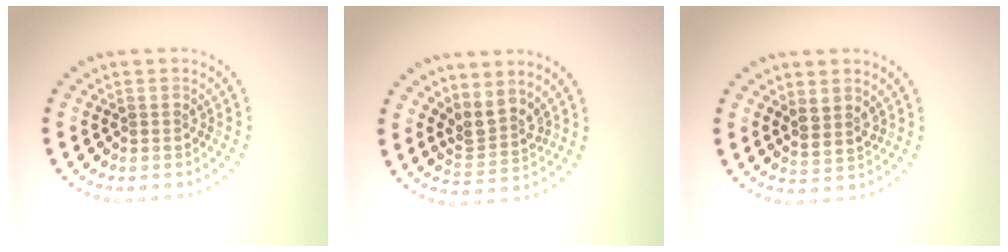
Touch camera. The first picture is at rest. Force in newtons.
{"total": 2.8, "press": 2.0, "slide": 2.0}
{"total": 1.9, "press": 1.6, "slide": 1.0}